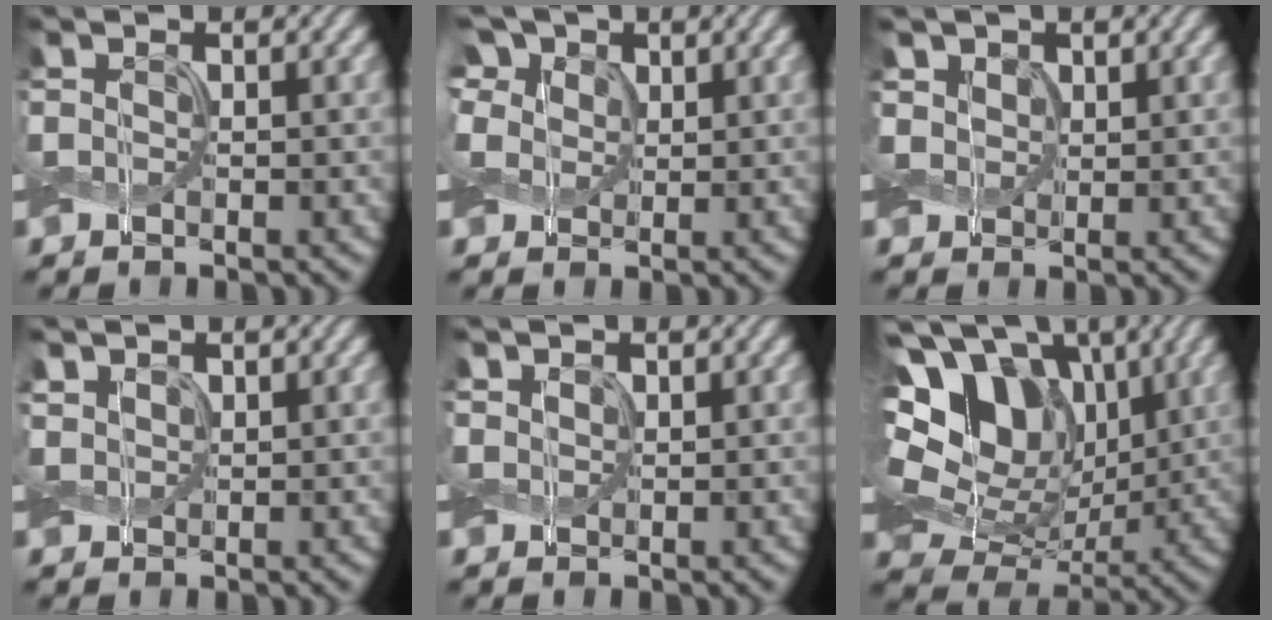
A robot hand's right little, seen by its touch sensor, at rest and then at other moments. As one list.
[{"total": 7.6, "force": [4.5, 5.1, 3.5], "torque": [-0.098, 0.013, 0.068]}, {"total": 2.2, "force": [1.1, 1.8, 0.6], "torque": [-0.023, -0.010, 0.025]}, {"total": 1.3, "force": [1.0, 0.8, 0.4], "torque": [-0.014, 0.002, 0.020]}, {"total": 0.7, "force": [0.6, 0.4, 0.0], "torque": [-0.002, 0.000, 0.011]}, {"total": 16.9, "force": [4.7, 12.6, 10.2], "torque": [-0.226, 0.037, 0.085]}]